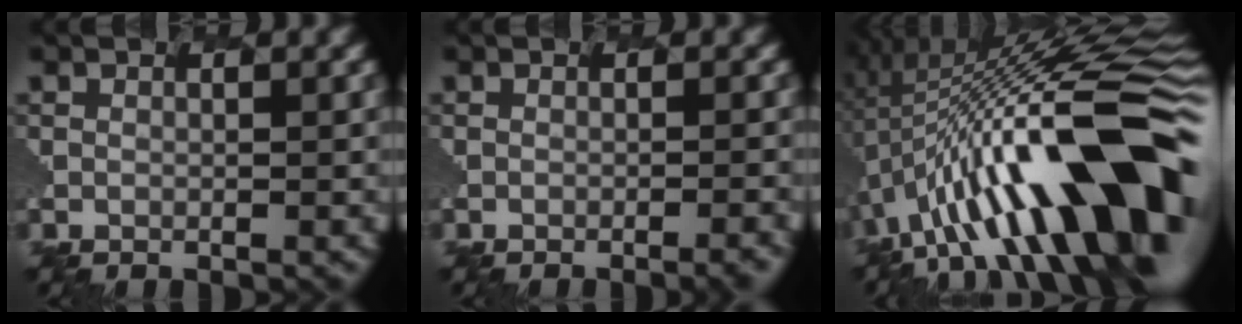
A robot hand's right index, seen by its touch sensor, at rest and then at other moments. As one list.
[{"total": 1.8, "force": [-1.1, 0.7, 1.3], "torque": [0.001, 0.009, -0.014]}, {"total": 13.6, "force": [-1.4, 4.3, 12.8], "torque": [-0.201, 0.044, -0.033]}]